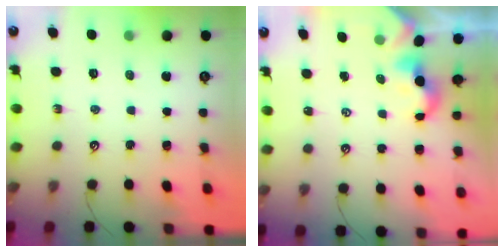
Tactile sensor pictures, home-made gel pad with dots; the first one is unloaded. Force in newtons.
{"total": 0.6, "press": 0.5, "slide": 0.3}